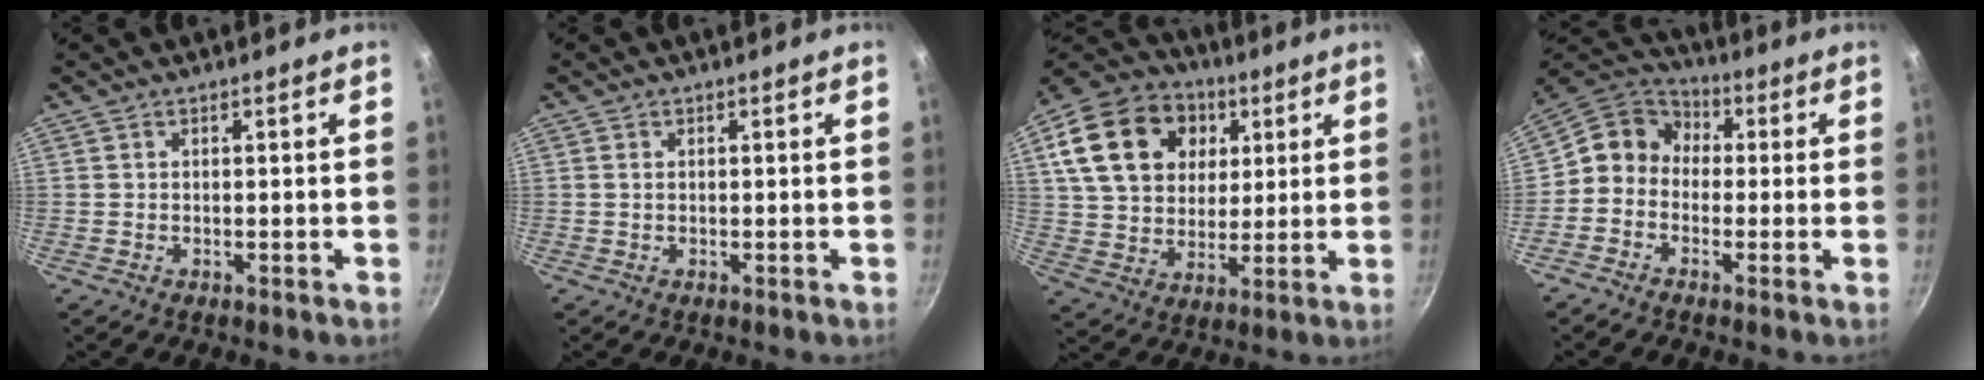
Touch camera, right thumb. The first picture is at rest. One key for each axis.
{"total": 0.6, "fx": 0.2, "fy": 0.4, "fz": 0.3, "tx": -0.007, "ty": 0.001, "tz": 0.003}
{"total": 21.7, "fx": 6.8, "fy": 16.4, "fz": 12.5, "tx": -0.208, "ty": 0.008, "tz": 0.115}
{"total": 8.9, "fx": -0.4, "fy": 7.8, "fz": 4.4, "tx": -0.064, "ty": 0.037, "tz": -0.036}